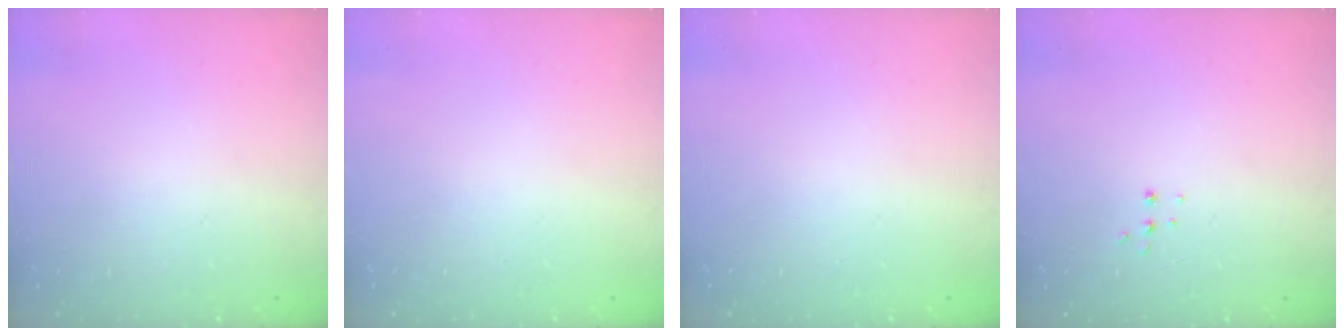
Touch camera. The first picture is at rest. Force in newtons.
{"total": 0.0}
{"total": 0.0}
{"total": 5.0, "press": 4.9, "slide": 0.9}